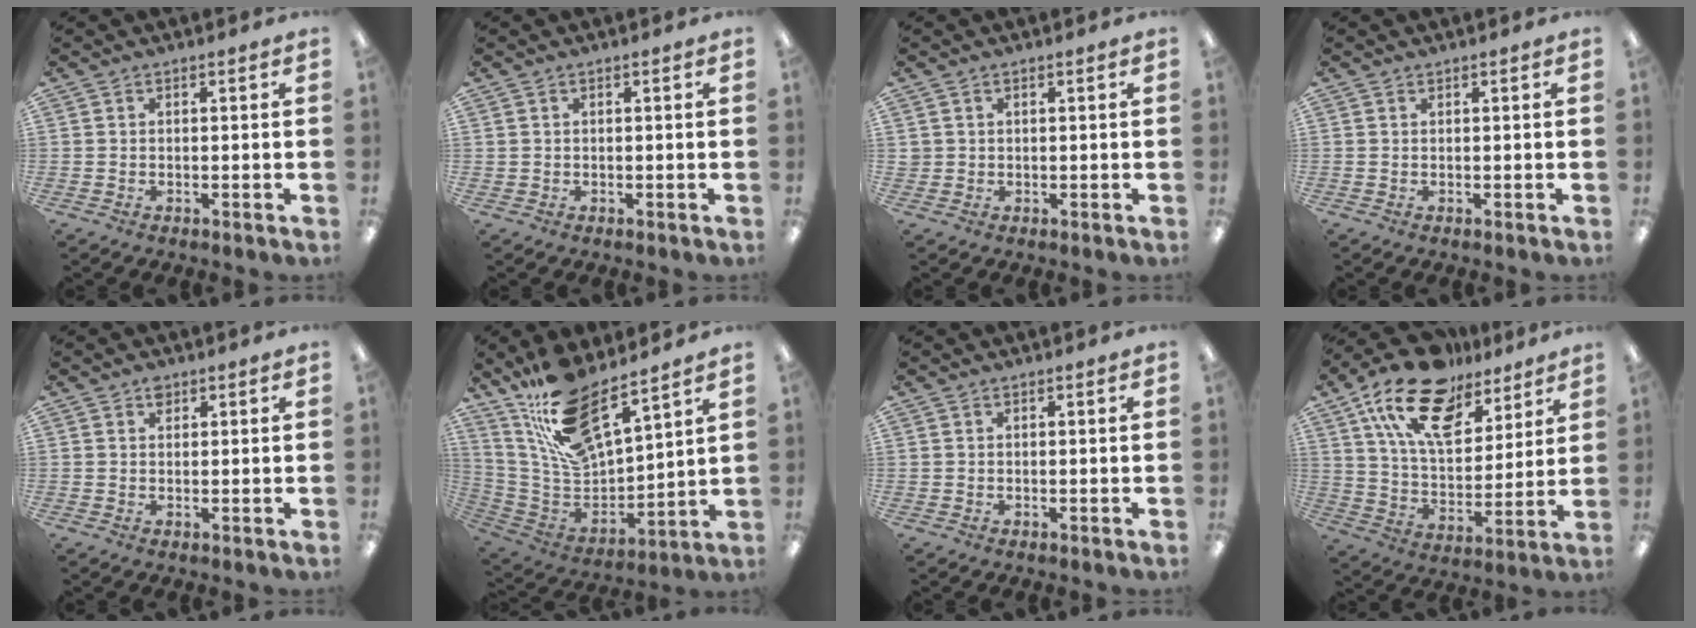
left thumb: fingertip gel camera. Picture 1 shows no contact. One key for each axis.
{"total": 0.7, "fx": 0.3, "fy": 0.6, "fz": 0.1, "tx": -0.002, "ty": 0.005, "tz": 0.004}
{"total": 1.4, "fx": 0.5, "fy": 1.3, "fz": 0.3, "tx": -0.008, "ty": 0.003, "tz": 0.008}
{"total": 0.0}
{"total": 1.8, "fx": 1.1, "fy": 1.2, "fz": 0.8, "tx": -0.002, "ty": -0.006, "tz": 0.017}
{"total": 16.5, "fx": 12.9, "fy": 5.4, "fz": 8.8, "tx": -0.187, "ty": -0.088, "tz": 0.236}
{"total": 0.0}
{"total": 20.3, "fx": 13.0, "fy": 10.5, "fz": 11.7, "tx": -0.214, "ty": -0.063, "tz": 0.233}